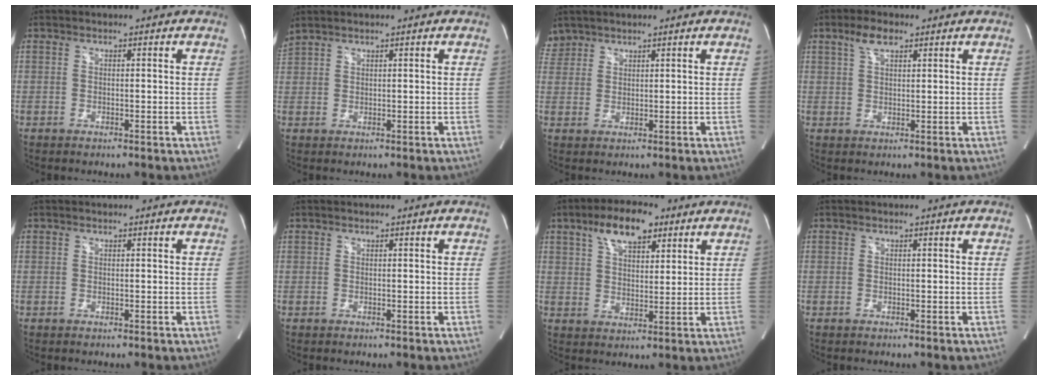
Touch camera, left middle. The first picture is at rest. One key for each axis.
{"total": 2.7, "fx": 2.5, "fy": 0.1, "fz": 1.1, "tx": -0.039, "ty": 0.028, "tz": 0.057}
{"total": 2.9, "fx": 2.6, "fy": 1.3, "fz": -0.3, "tx": 0.008, "ty": 0.012, "tz": 0.053}
{"total": 3.6, "fx": 2.3, "fy": 1.4, "fz": 2.5, "tx": -0.053, "ty": 0.011, "tz": 0.046}
{"total": 0.0}
{"total": 0.0}
{"total": 9.2, "fx": 5.4, "fy": 3.8, "fz": 6.3, "tx": -0.115, "ty": 0.018, "tz": 0.097}
{"total": 0.0}